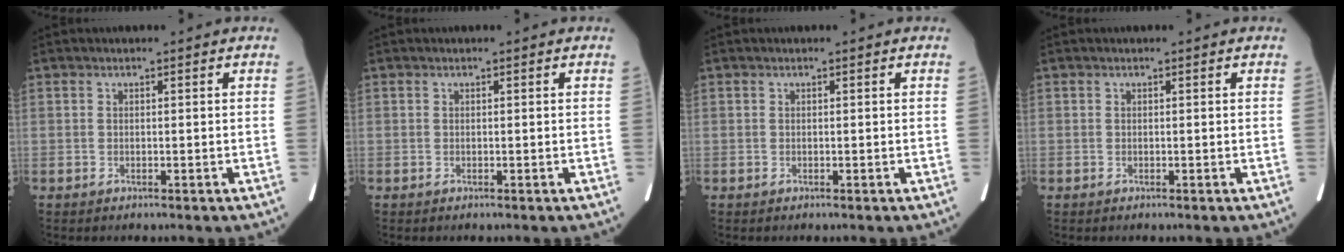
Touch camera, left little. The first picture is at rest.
{"total": 0.0}
{"total": 0.0}
{"total": 0.0}